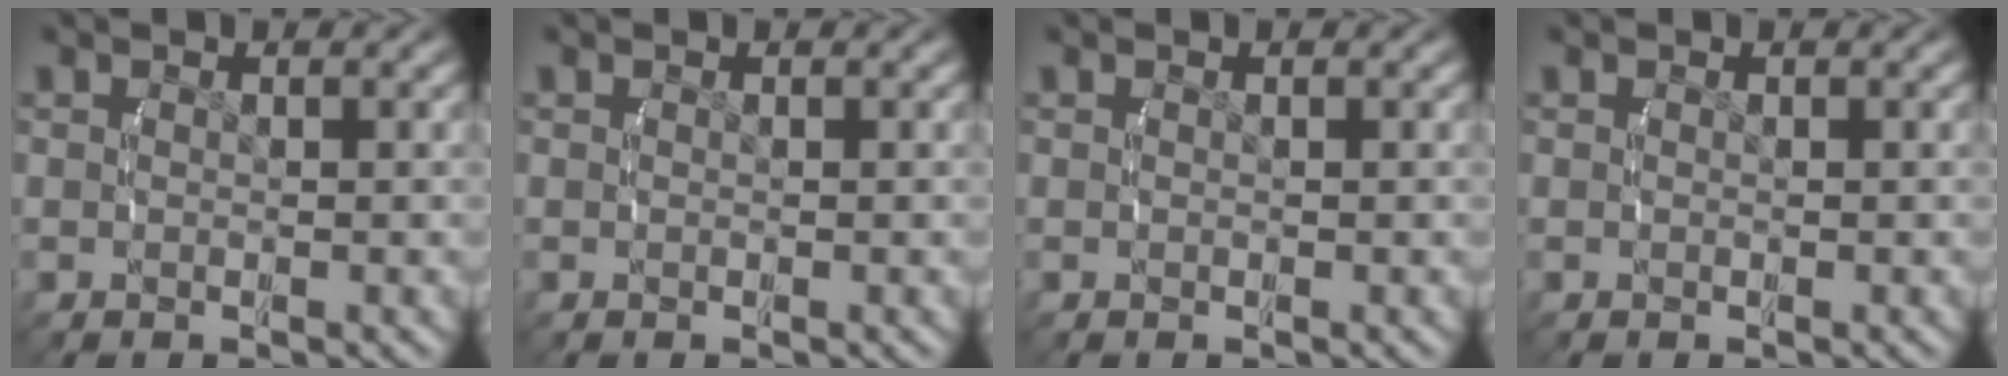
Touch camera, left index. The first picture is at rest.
{"total": 0.0}
{"total": 0.0}
{"total": 0.0}